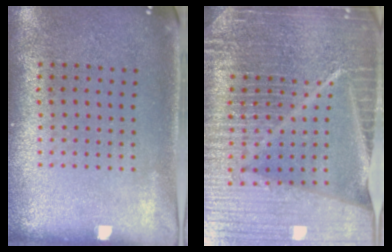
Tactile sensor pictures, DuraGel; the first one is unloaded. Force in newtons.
{"total": 7.1, "press": 6.0, "slide": 3.7}